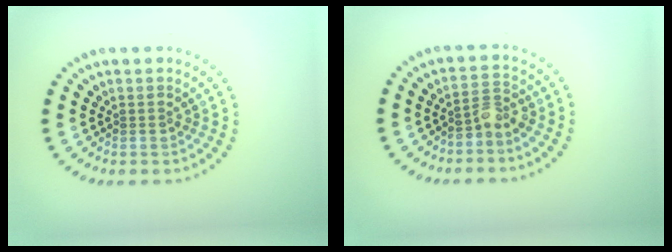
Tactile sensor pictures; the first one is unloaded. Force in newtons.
{"total": 2.0, "press": 1.6, "slide": 1.2}